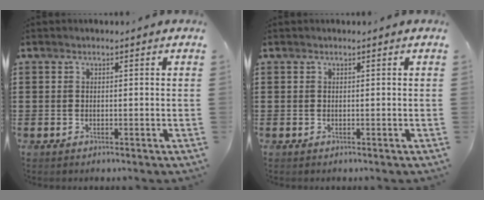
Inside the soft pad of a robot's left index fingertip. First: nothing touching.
{"total": 0.0}